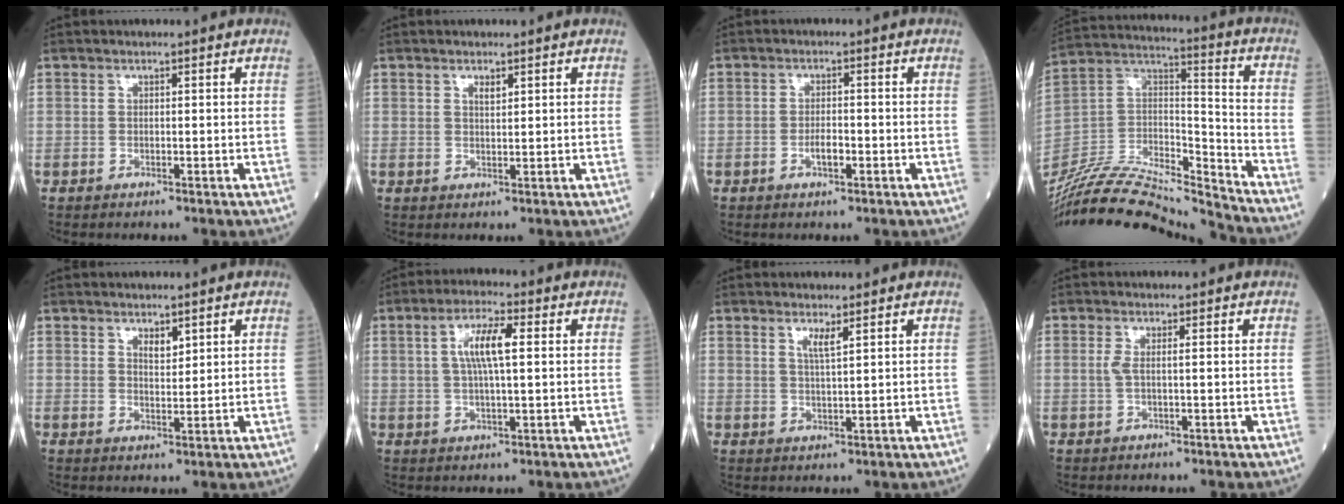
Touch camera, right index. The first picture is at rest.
{"total": 1.3, "force": [0.8, 0.4, 0.9], "torque": [-0.017, -0.002, 0.015]}
{"total": 2.5, "force": [-1.0, 0.7, 2.2], "torque": [-0.039, 0.002, -0.015]}
{"total": 24.0, "force": [-22.8, 1.7, 7.4], "torque": [-0.168, 0.010, -0.393]}
{"total": 2.1, "force": [1.4, 0.8, 1.3], "torque": [-0.022, -0.005, 0.028]}
{"total": 6.6, "force": [1.3, 1.1, 6.4], "torque": [-0.126, 0.010, 0.025]}
{"total": 2.2, "force": [1.3, -0.1, 1.8], "torque": [-0.036, -0.006, 0.026]}
{"total": 1.6, "force": [0.2, 0.2, 1.6], "torque": [-0.042, 0.000, 0.002]}